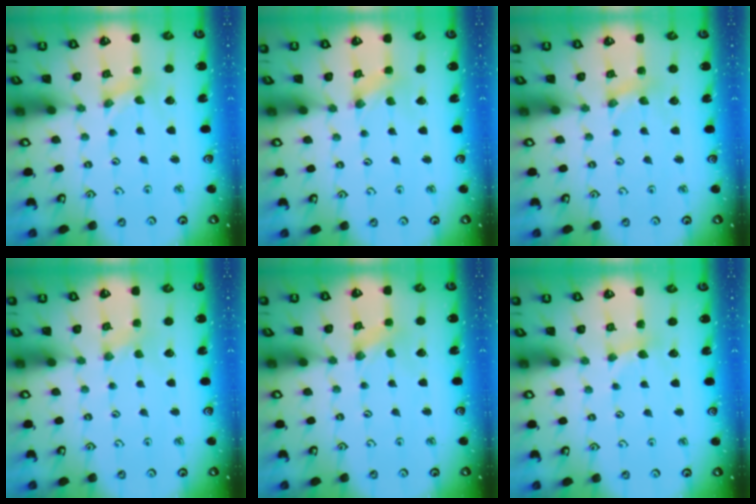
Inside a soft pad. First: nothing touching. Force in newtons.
{"total": 0.0}
{"total": 2.1, "press": 2.1, "slide": 0.4}
{"total": 1.3, "press": 1.3, "slide": 0.2}
{"total": 0.0}
{"total": 2.9, "press": 2.9, "slide": 0.4}